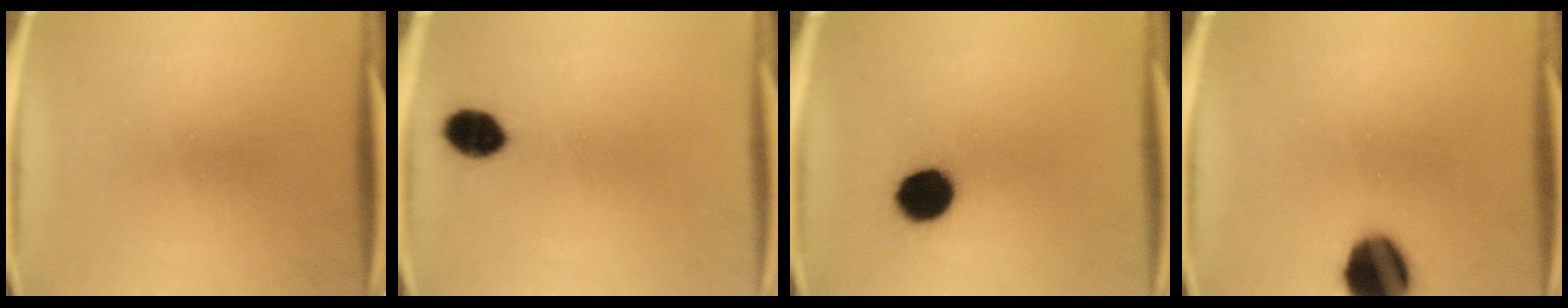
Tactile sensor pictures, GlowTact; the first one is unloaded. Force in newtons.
{"total": 6.5}
{"total": 9.5}
{"total": 13.8}